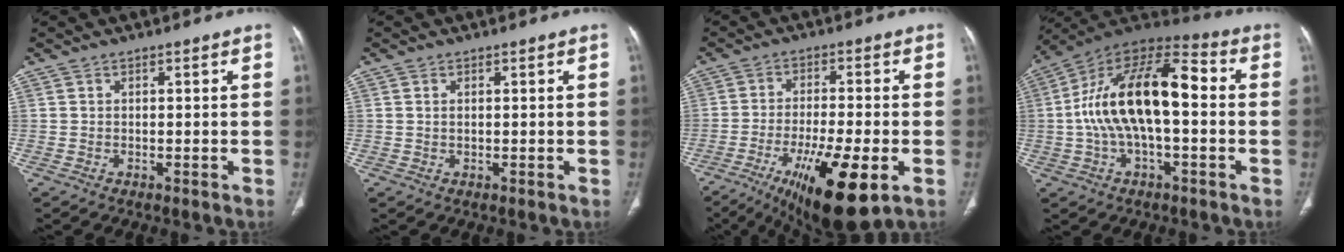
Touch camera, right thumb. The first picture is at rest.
{"total": 0.8, "force": [0.3, 0.3, 0.7], "torque": [-0.017, 0.003, 0.008]}
{"total": 16.5, "force": [-6.8, 4.4, 14.4], "torque": [-0.242, -0.006, -0.102]}
{"total": 20.0, "force": [0.1, 9.1, 17.8], "torque": [-0.314, 0.049, -0.006]}